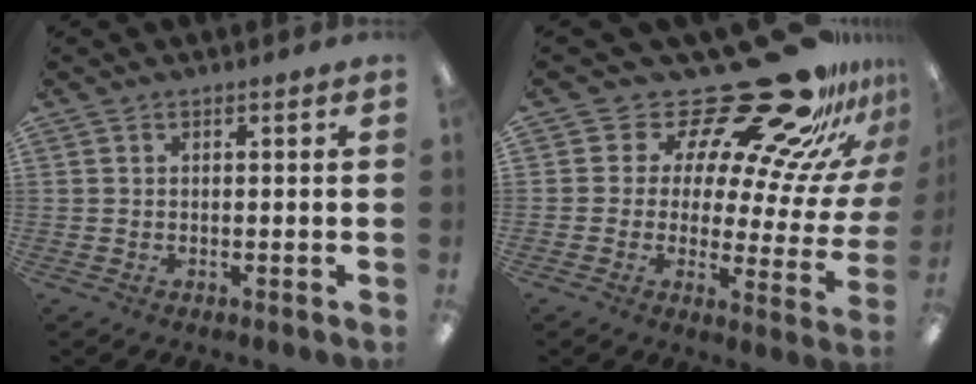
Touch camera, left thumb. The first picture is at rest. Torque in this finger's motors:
{"motor_torque": [0.27, 0.28, -0.26, -0.21, -0.07]}